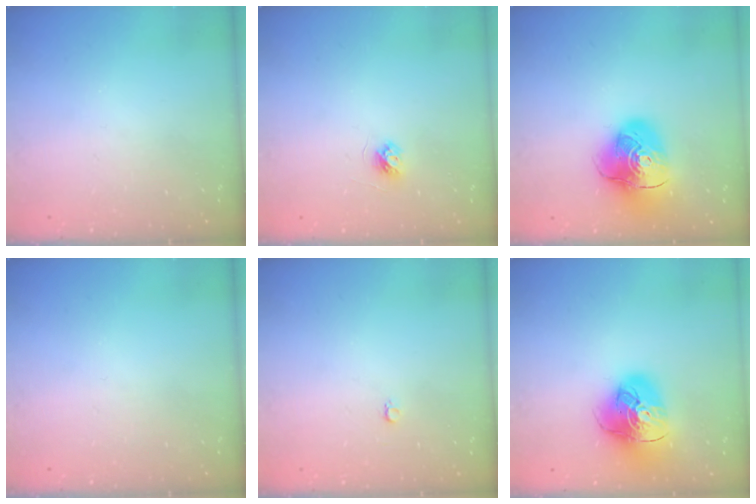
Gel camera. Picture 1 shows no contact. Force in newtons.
{"total": 3.7, "press": 3.6, "slide": 0.4}
{"total": 15.7, "press": 15.5, "slide": 2.0}
{"total": 0.0}
{"total": 2.6, "press": 2.6, "slide": 0.3}
{"total": 15.5, "press": 15.4, "slide": 1.8}